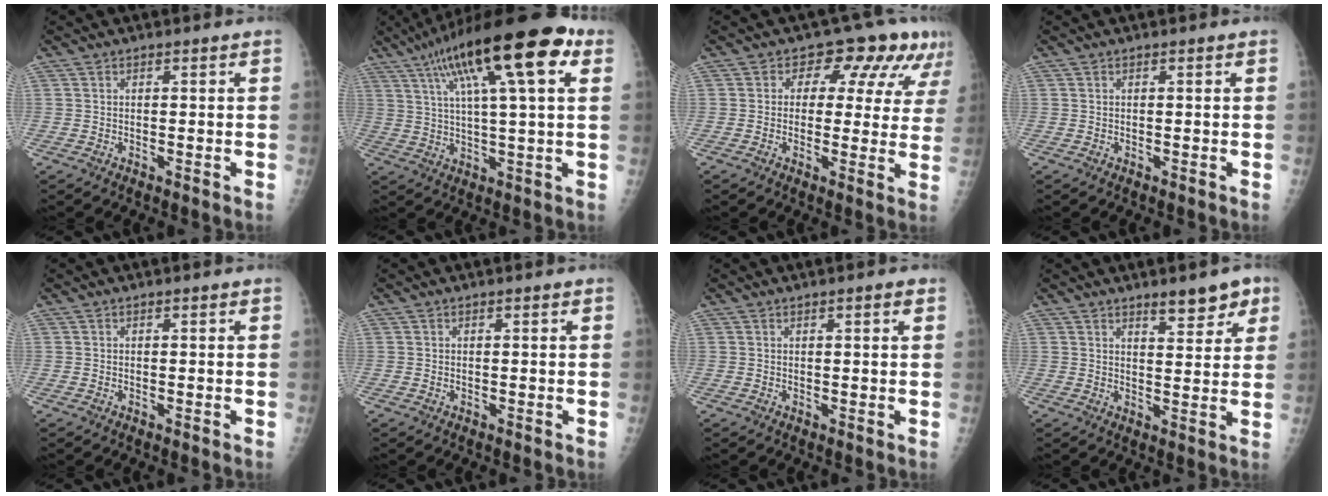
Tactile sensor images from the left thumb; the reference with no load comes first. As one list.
[{"total": 21.3, "force": [9.8, 5.0, 18.2], "torque": [-0.291, 0.008, 0.154]}, {"total": 10.5, "force": [5.3, 6.7, 6.2], "torque": [-0.023, -0.008, 0.050]}, {"total": 0.0}, {"total": 0.0}, {"total": 0.0}, {"total": 1.5, "force": [0.8, 0.3, 1.2], "torque": [-0.018, -0.001, 0.009]}, {"total": 6.5, "force": [4.3, 2.3, 4.2], "torque": [-0.034, -0.026, 0.058]}]